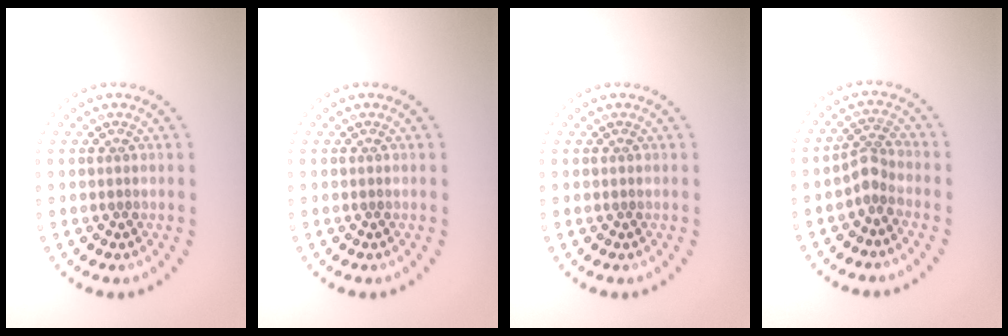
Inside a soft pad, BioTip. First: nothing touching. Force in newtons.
{"total": 0.0}
{"total": 0.0}
{"total": 2.0, "press": 1.4, "slide": 1.4}